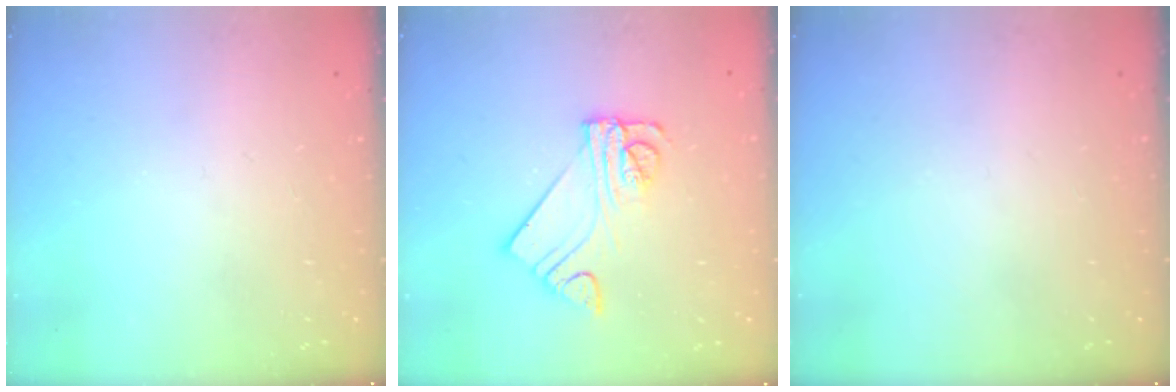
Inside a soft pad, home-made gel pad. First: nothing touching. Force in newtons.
{"total": 9.3, "press": 9.3, "slide": 0.9}
{"total": 0.0}